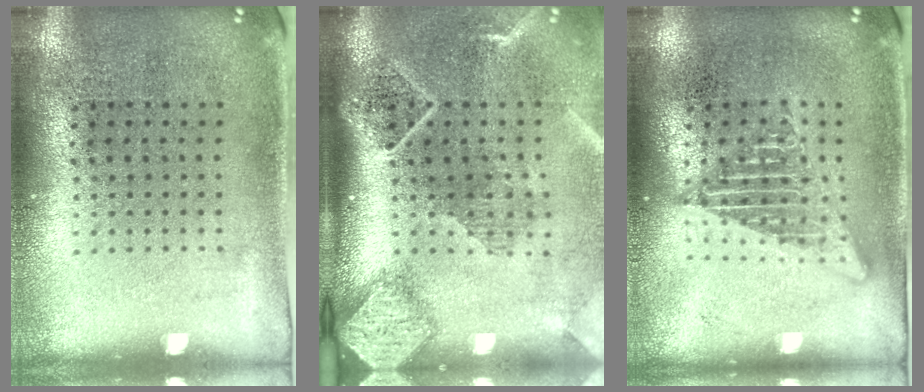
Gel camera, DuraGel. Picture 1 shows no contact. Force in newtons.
{"total": 2.7, "press": 2.0, "slide": 1.8}
{"total": 2.4, "press": 2.4, "slide": 0.2}